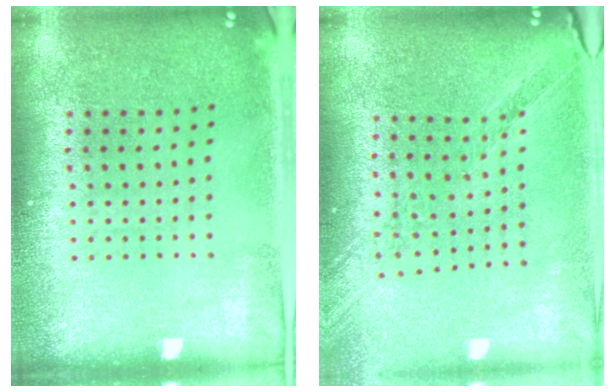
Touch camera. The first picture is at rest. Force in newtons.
{"total": 1.2, "press": 1.2, "slide": 0.2}